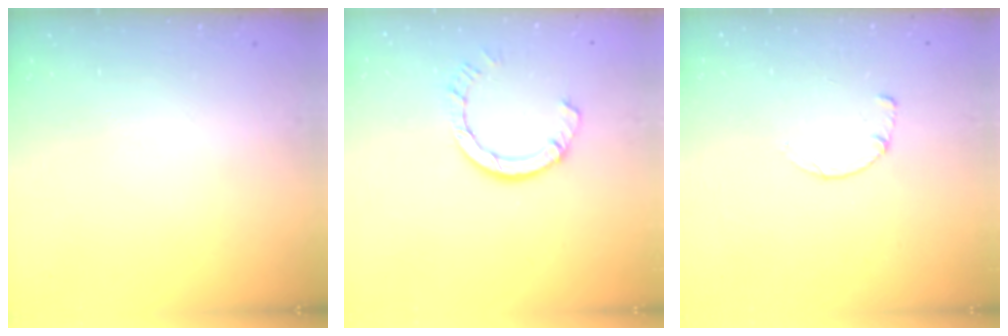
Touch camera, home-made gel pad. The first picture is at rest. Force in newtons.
{"total": 6.8, "press": 6.7, "slide": 0.7}
{"total": 2.6, "press": 2.5, "slide": 0.3}